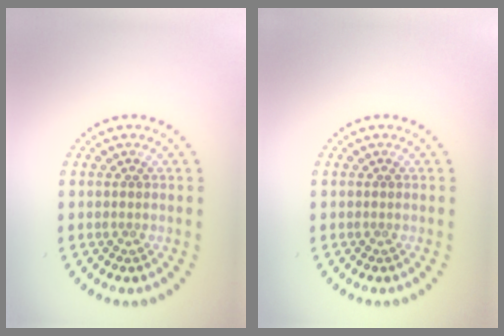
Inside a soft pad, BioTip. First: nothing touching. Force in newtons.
{"total": 0.0}